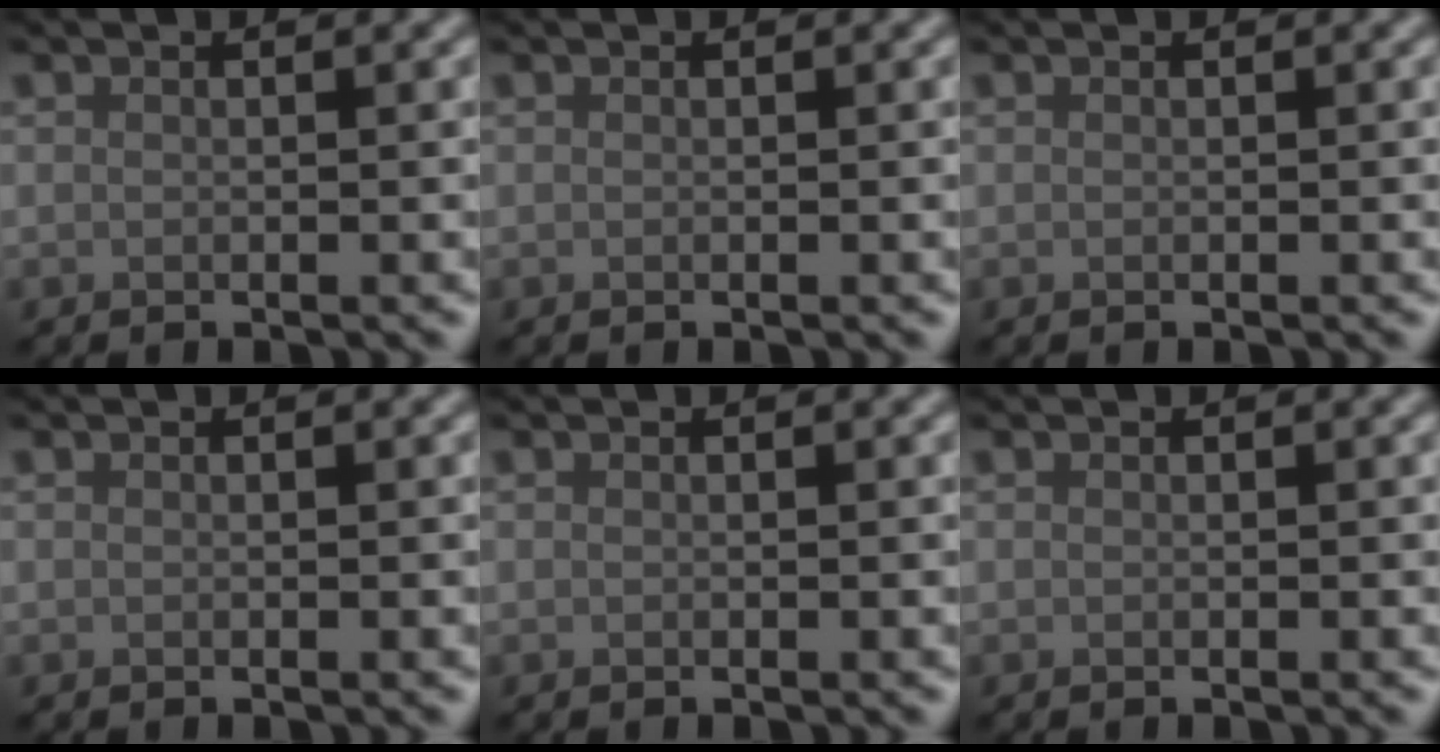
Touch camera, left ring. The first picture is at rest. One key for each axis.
{"total": 0.0}
{"total": 0.0}
{"total": 0.0}
{"total": 0.0}
{"total": 0.0}